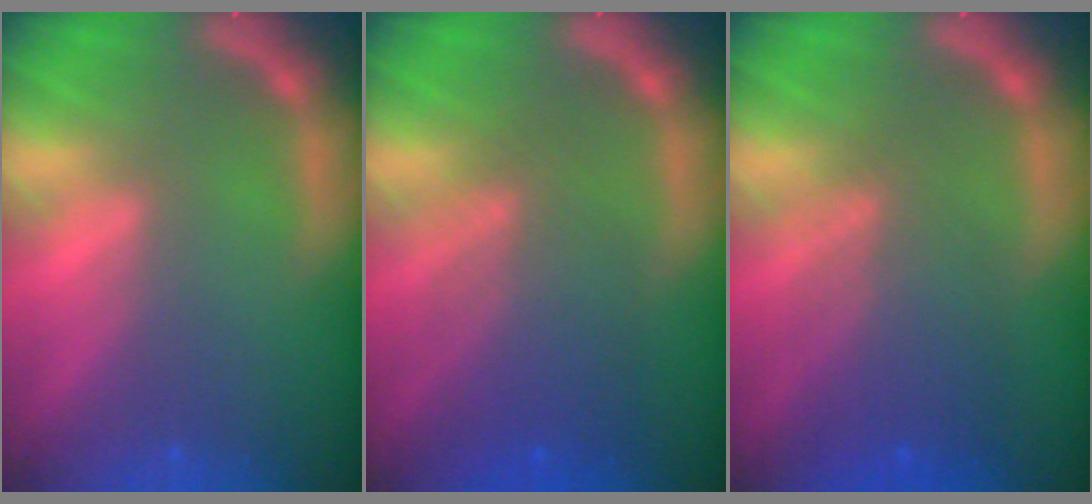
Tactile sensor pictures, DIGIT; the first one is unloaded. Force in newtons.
{"total": 6.0}
{"total": 5.5}